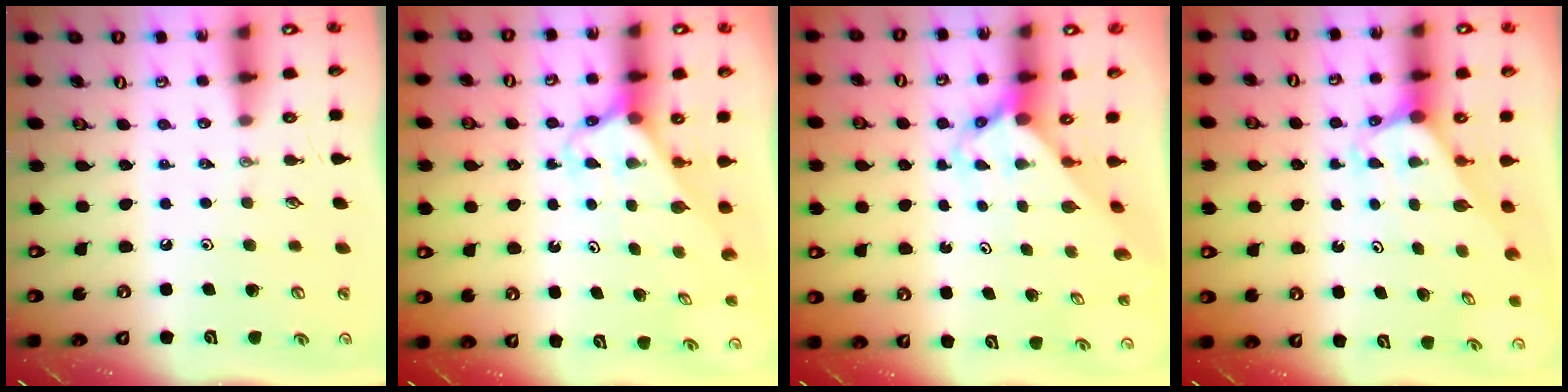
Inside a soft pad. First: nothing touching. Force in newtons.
{"total": 2.5, "press": 2.5, "slide": 0.2}
{"total": 3.5, "press": 3.5, "slide": 0.2}
{"total": 1.8, "press": 1.8, "slide": 0.1}